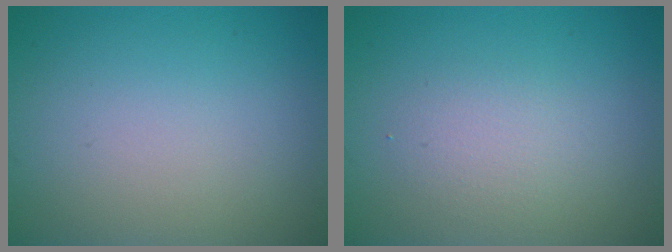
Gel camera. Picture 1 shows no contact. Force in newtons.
{"total": 1.9, "press": 1.9, "slide": 0.2}